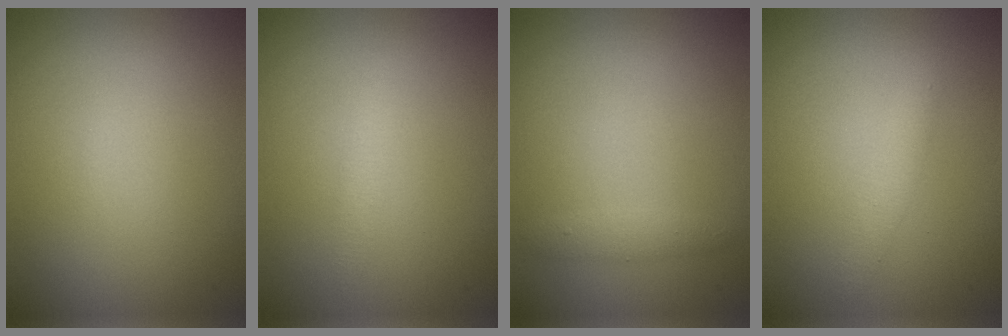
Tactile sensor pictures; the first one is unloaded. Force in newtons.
{"total": 1.2, "press": 1.2, "slide": 0.0}
{"total": 1.1, "press": 1.1, "slide": 0.0}
{"total": 1.6, "press": 1.6, "slide": 0.1}